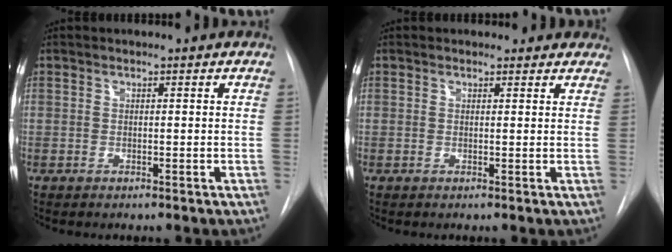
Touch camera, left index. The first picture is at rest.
{"total": 3.0, "force": [2.6, 1.5, 0.1], "torque": [0.012, -0.005, 0.012]}